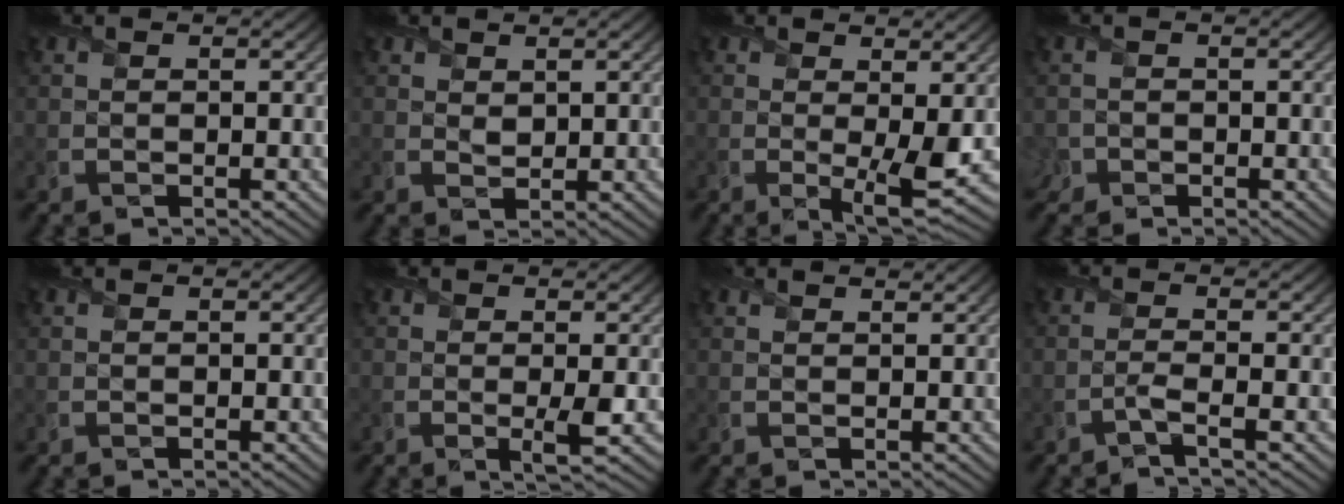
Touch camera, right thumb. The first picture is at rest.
{"total": 1.6, "force": [1.0, 1.0, 0.7], "torque": [-0.019, -0.004, 0.023]}
{"total": 4.3, "force": [0.0, 0.9, 4.2], "torque": [-0.078, -0.014, 0.003]}
{"total": 2.0, "force": [-1.2, 1.5, 0.5], "torque": [-0.015, -0.009, -0.029]}
{"total": 0.0}
{"total": 2.2, "force": [-0.1, 0.2, 2.2], "torque": [-0.042, -0.005, -0.003]}
{"total": 0.9, "force": [0.9, 0.2, 0.2], "torque": [-0.012, -0.003, 0.016]}
{"total": 1.9, "force": [-1.1, 0.1, 1.6], "torque": [-0.028, 0.006, -0.033]}